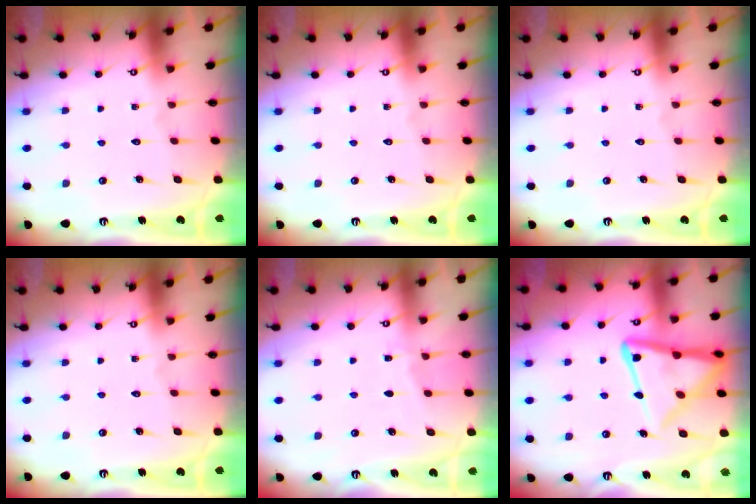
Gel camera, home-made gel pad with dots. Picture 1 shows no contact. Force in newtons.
{"total": 0.0}
{"total": 0.0}
{"total": 0.0}
{"total": 3.1, "press": 3.1, "slide": 0.4}
{"total": 15.6, "press": 15.5, "slide": 1.5}